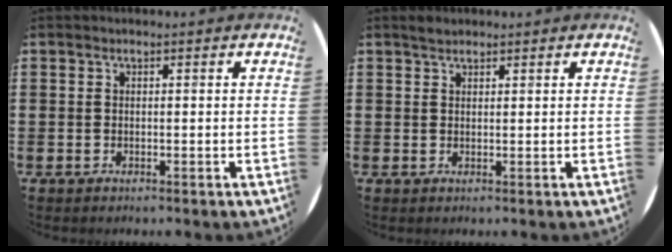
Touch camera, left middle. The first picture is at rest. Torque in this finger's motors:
{"motor_torque": [0.33, -0.22, -0.01, 0.01]}